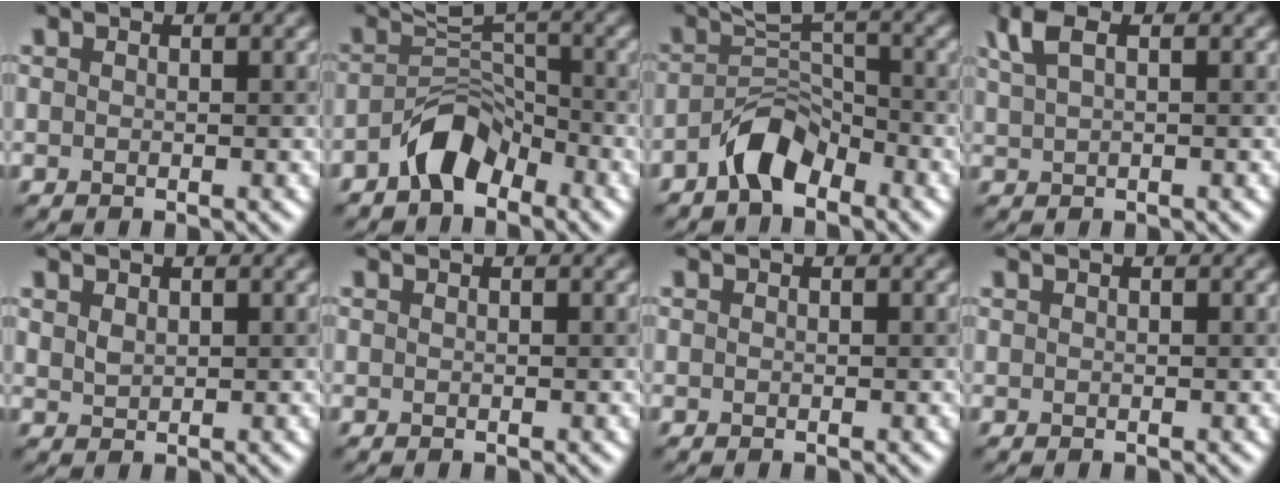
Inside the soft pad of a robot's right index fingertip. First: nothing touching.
{"total": 3.7, "force": [-2.5, 1.9, 2.0], "torque": [-0.028, 0.014, -0.050]}
{"total": 3.8, "force": [-2.6, 1.6, 2.2], "torque": [-0.036, 0.014, -0.053]}
{"total": 2.6, "force": [1.3, 0.9, 2.0], "torque": [-0.045, 0.005, 0.031]}
{"total": 1.1, "force": [0.7, 0.6, 0.6], "torque": [-0.015, 0.000, 0.019]}
{"total": 0.0}
{"total": 0.0}
{"total": 0.0}